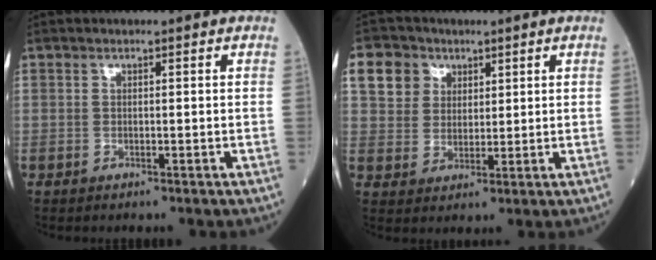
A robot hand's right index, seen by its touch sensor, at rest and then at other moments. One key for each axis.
{"total": 6.6, "fx": 3.0, "fy": 5.6, "fz": 1.6, "tx": -0.042, "ty": 0.026, "tz": 0.061}